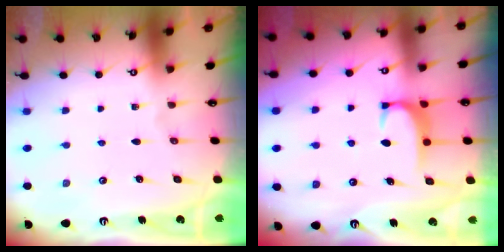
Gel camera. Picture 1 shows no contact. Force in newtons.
{"total": 1.7, "press": 1.6, "slide": 0.5}